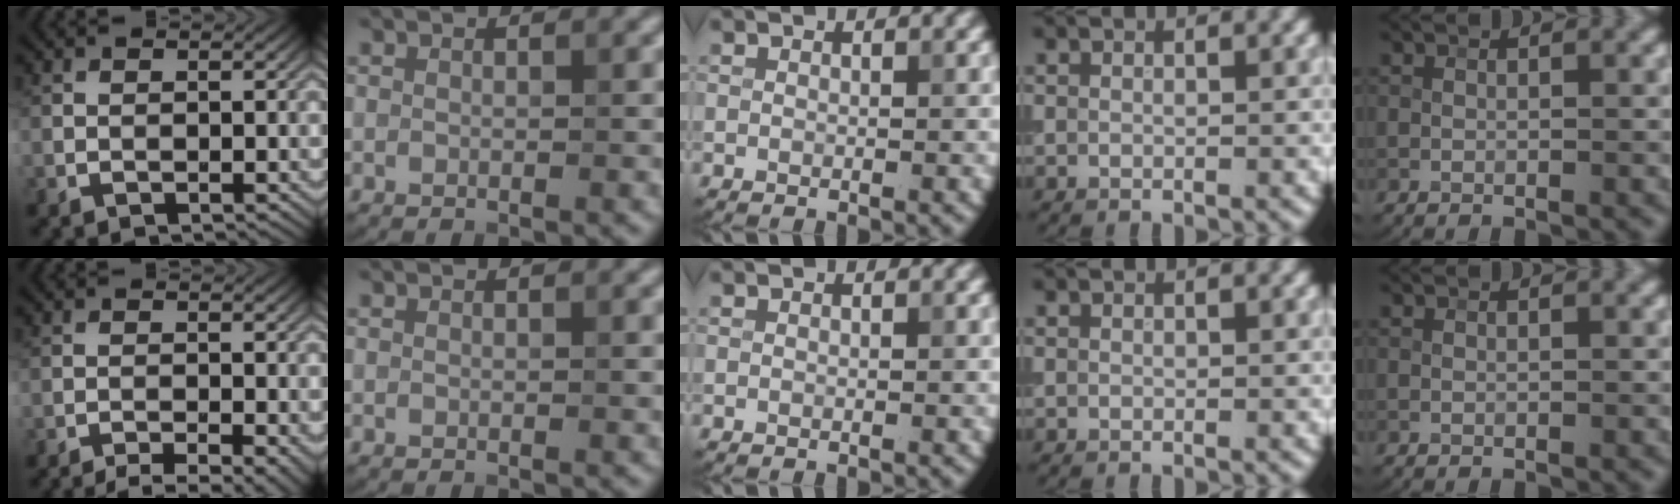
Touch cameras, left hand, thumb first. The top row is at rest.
{"thumb": {"total": 5.4, "force": [-3.9, 1.0, 3.7], "torque": [-0.058, -0.002, -0.062]}}